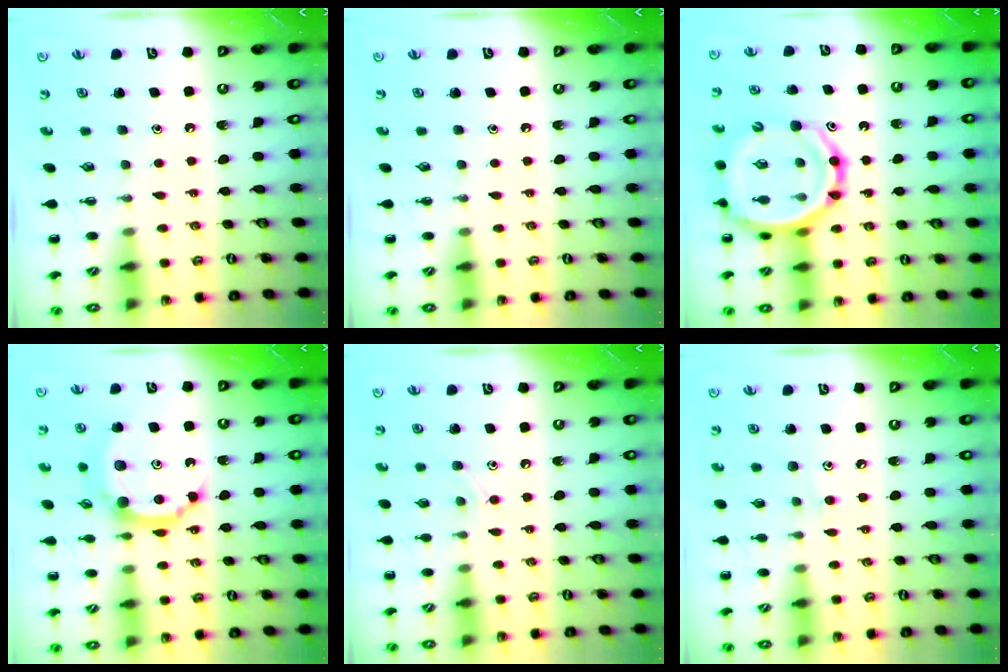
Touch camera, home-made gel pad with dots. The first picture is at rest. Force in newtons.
{"total": 0.0}
{"total": 16.6, "press": 16.1, "slide": 4.1}
{"total": 11.3, "press": 11.3, "slide": 0.7}
{"total": 6.3, "press": 6.1, "slide": 1.5}
{"total": 5.6, "press": 5.3, "slide": 1.9}